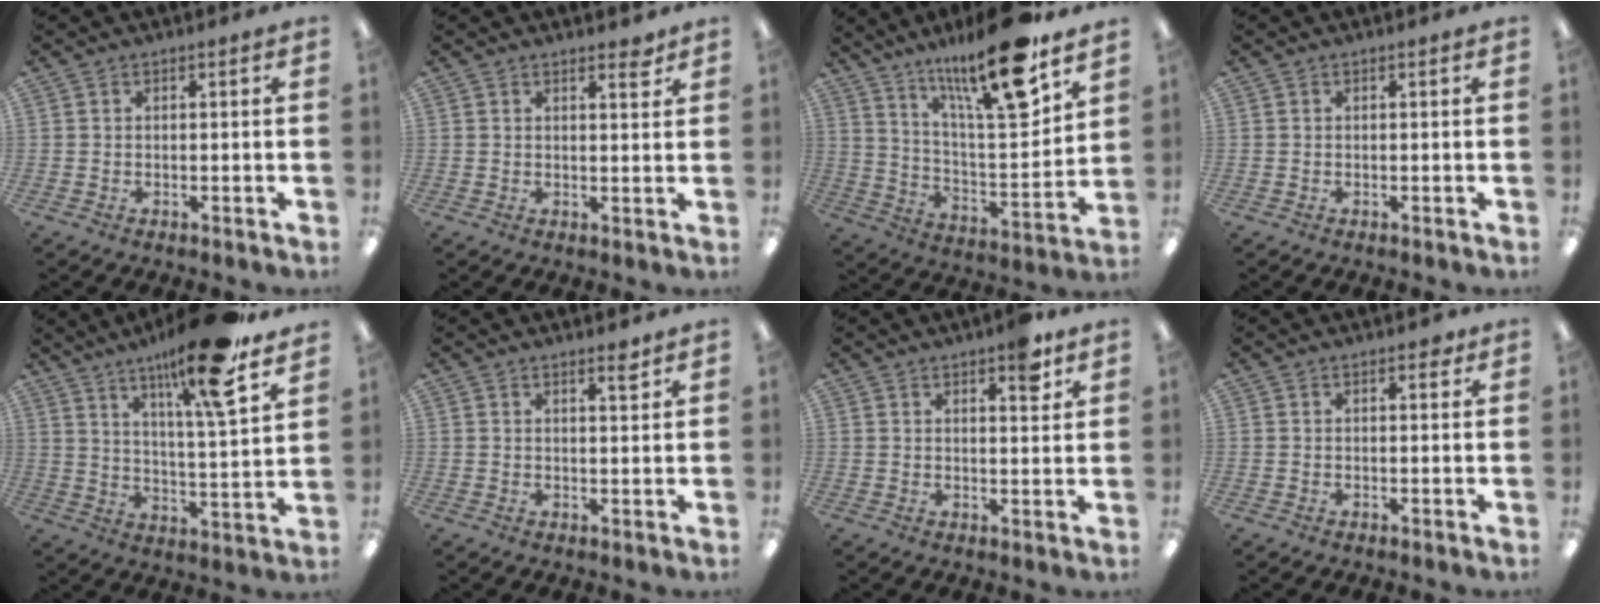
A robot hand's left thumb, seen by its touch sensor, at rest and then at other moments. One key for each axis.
{"total": 2.7, "fx": 2.2, "fy": 0.7, "fz": 1.3, "tx": -0.006, "ty": -0.013, "tz": 0.034}
{"total": 21.0, "fx": 14.8, "fy": 4.4, "fz": 14.3, "tx": -0.237, "ty": -0.092, "tz": 0.237}
{"total": 0.0}
{"total": 17.0, "fx": 12.4, "fy": 1.7, "fz": 11.5, "tx": -0.197, "ty": -0.067, "tz": 0.191}
{"total": 2.7, "fx": 2.1, "fy": 0.4, "fz": 1.6, "tx": -0.011, "ty": -0.012, "tz": 0.032}
{"total": 5.8, "fx": 3.9, "fy": 2.0, "fz": 3.9, "tx": -0.037, "ty": -0.020, "tz": 0.059}
{"total": 1.6, "fx": 0.9, "fy": 0.8, "fz": 1.1, "tx": -0.007, "ty": -0.003, "tz": 0.011}